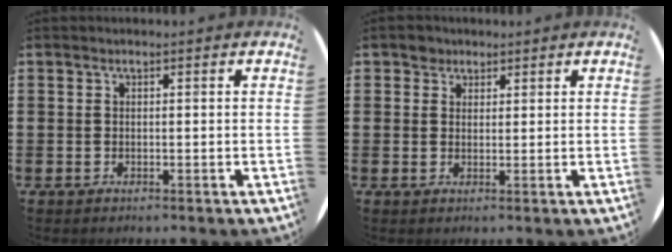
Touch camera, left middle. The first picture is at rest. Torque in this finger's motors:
{"motor_torque": [-0.12, 0.18, 0.03, 0.02]}